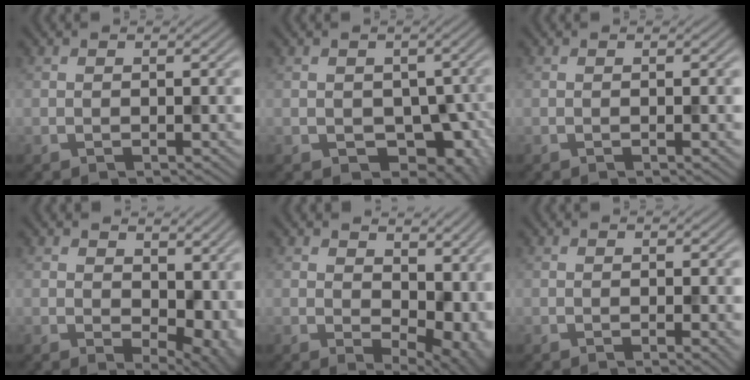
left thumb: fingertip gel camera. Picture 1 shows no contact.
{"total": 6.9, "force": [-1.7, 4.9, 4.6], "torque": [-0.070, -0.028, -0.017]}
{"total": 0.6, "force": [-0.1, -0.5, 0.3], "torque": [-0.001, 0.002, -0.002]}
{"total": 7.5, "force": [1.6, 4.7, 5.6], "torque": [-0.087, -0.017, 0.039]}
{"total": 9.9, "force": [2.6, 6.2, 7.3], "torque": [-0.096, -0.024, 0.070]}
{"total": 0.7, "force": [-0.2, -0.4, 0.5], "torque": [-0.007, -0.003, -0.004]}